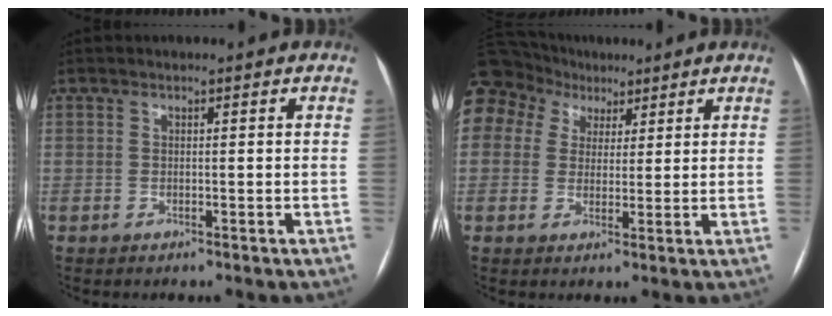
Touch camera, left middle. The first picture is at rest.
{"total": 13.6, "force": [7.6, 10.5, 4.0], "torque": [-0.133, 0.071, 0.146]}